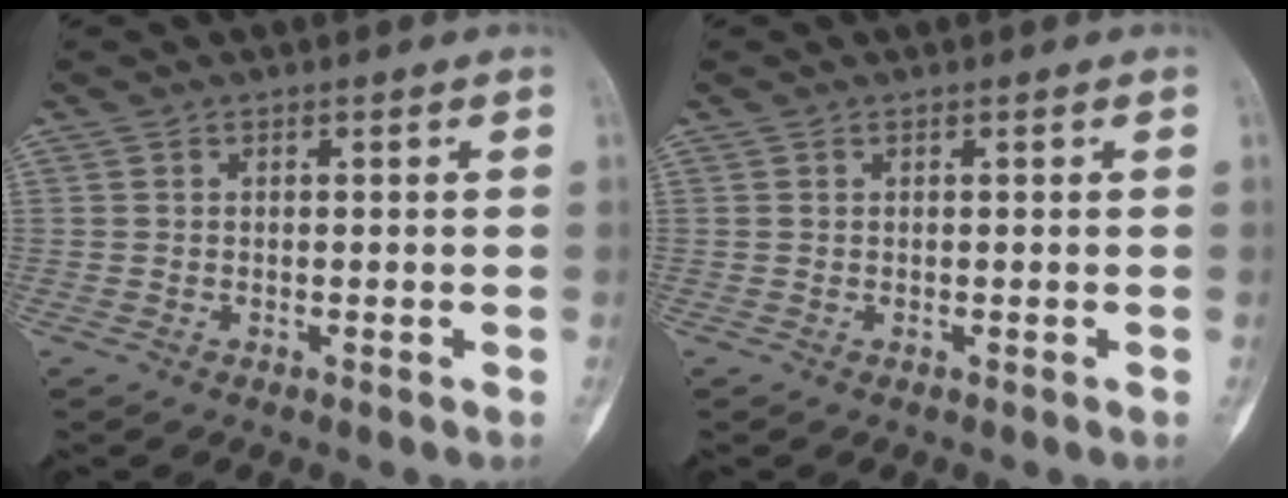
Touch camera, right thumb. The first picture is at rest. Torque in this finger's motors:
{"motor_torque": [0.00, 0.00, 0.00, 0.00, 0.00]}